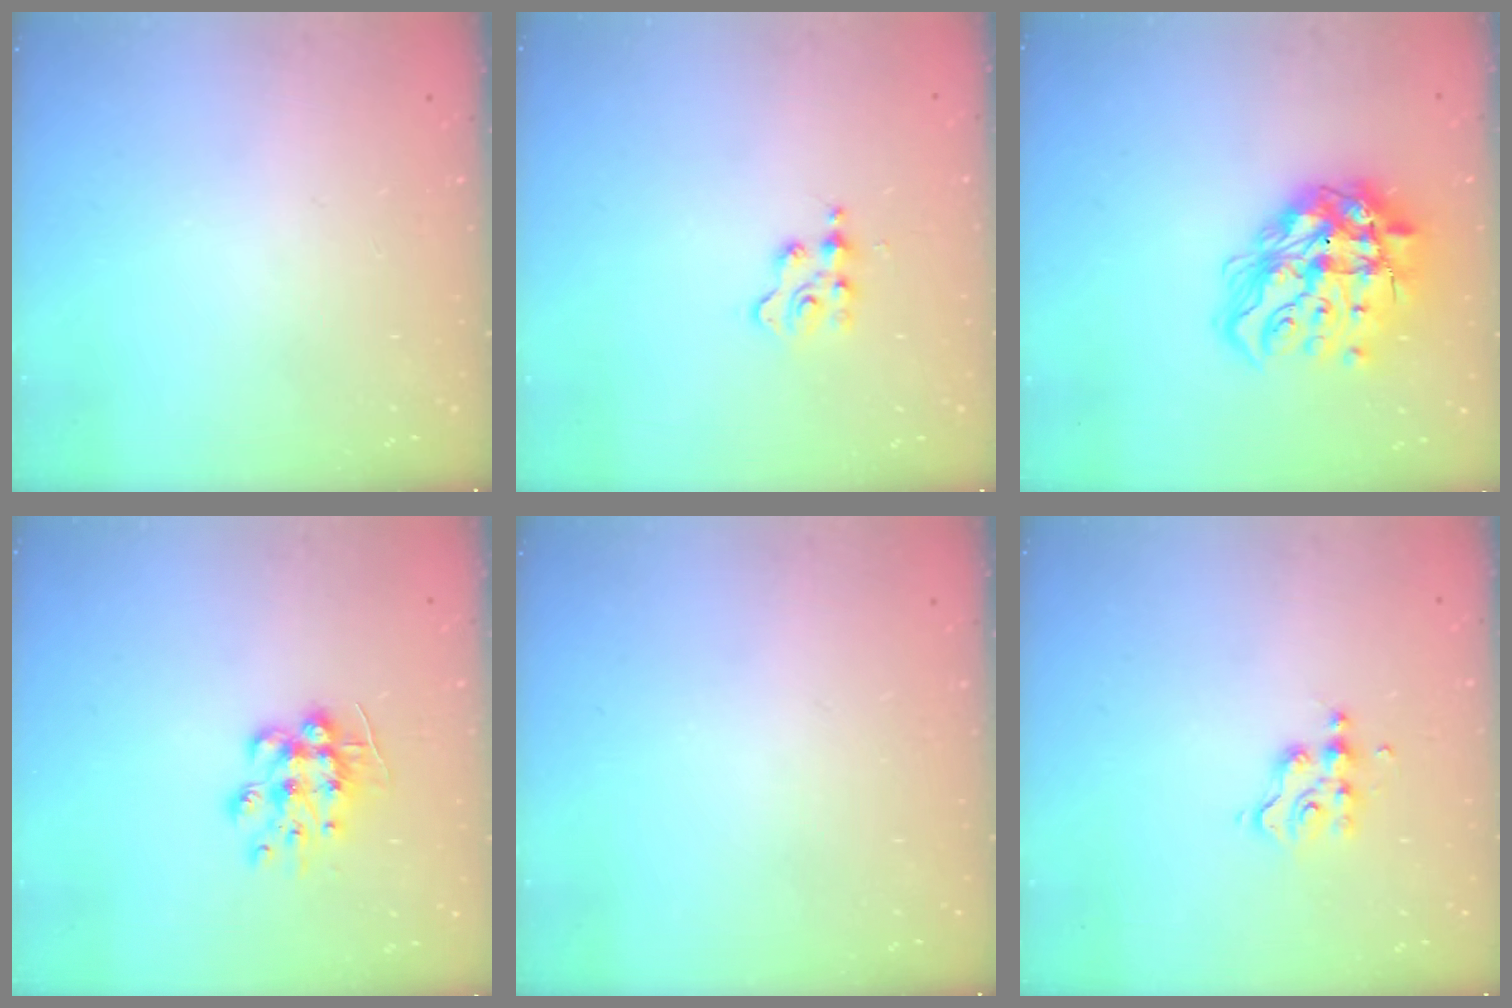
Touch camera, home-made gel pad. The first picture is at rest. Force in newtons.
{"total": 2.3, "press": 2.2, "slide": 0.5}
{"total": 23.3, "press": 23.2, "slide": 2.6}
{"total": 9.8, "press": 9.8, "slide": 0.5}
{"total": 0.0}
{"total": 3.8, "press": 3.8, "slide": 0.2}